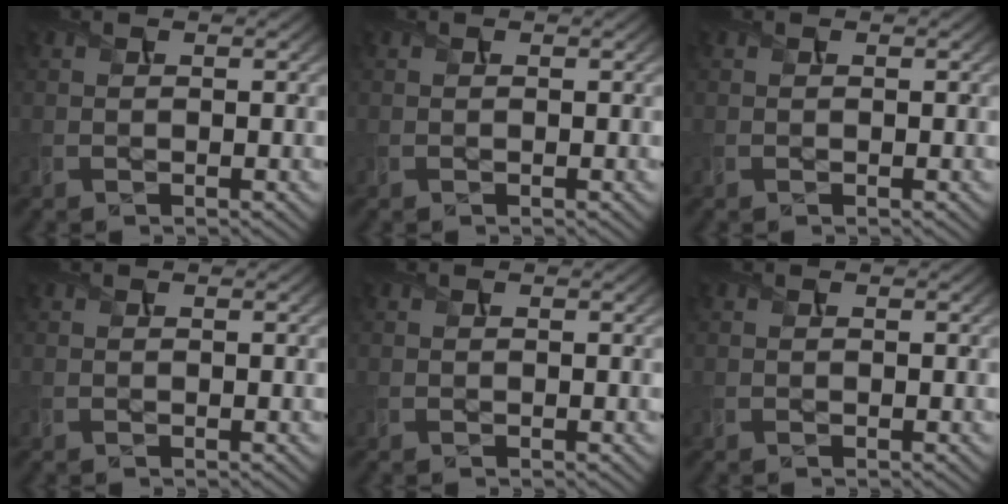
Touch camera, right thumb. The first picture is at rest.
{"total": 0.0}
{"total": 0.0}
{"total": 0.0}
{"total": 0.0}
{"total": 0.0}